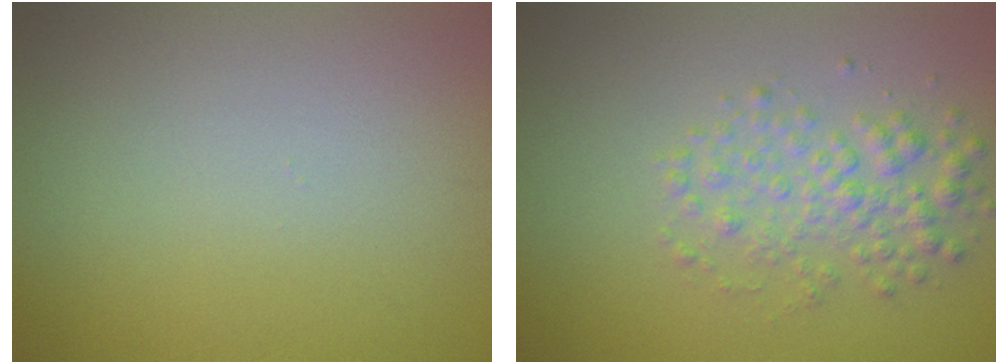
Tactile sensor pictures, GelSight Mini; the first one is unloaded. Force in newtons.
{"total": 3.0, "press": 3.0, "slide": 0.0}